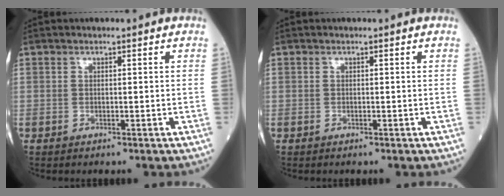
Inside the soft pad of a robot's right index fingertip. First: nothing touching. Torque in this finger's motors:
{"motor_torque": [0.03, 0.02, 0.00, -0.01]}